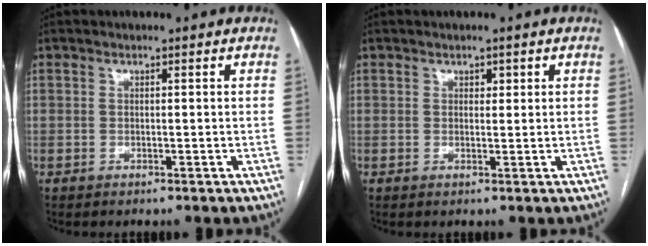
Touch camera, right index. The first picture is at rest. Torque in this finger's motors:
{"motor_torque": [0.01, 0.04, 0.00, 0.00]}